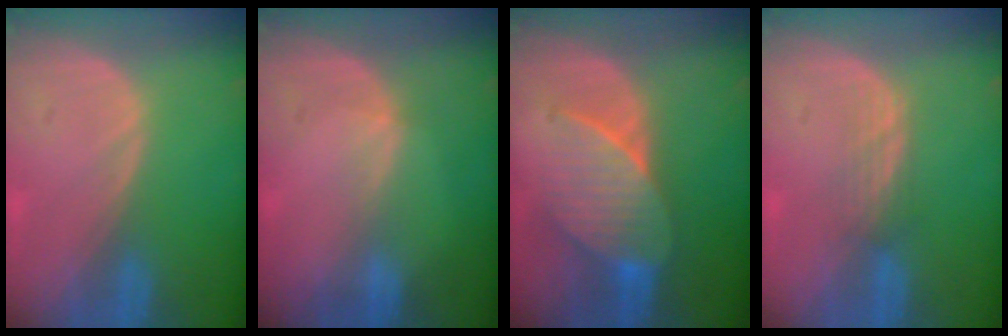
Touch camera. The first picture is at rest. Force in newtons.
{"total": 1.3, "press": 0.9, "slide": 0.9}
{"total": 7.5, "press": 7.4, "slide": 1.0}
{"total": 2.5, "press": 2.3, "slide": 0.9}